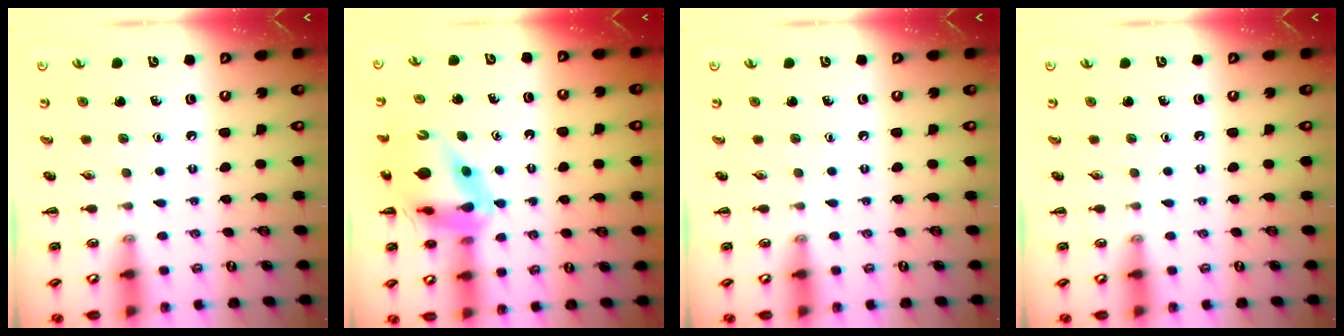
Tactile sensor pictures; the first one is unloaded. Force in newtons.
{"total": 13.4, "press": 12.8, "slide": 4.0}
{"total": 0.0}
{"total": 0.0}